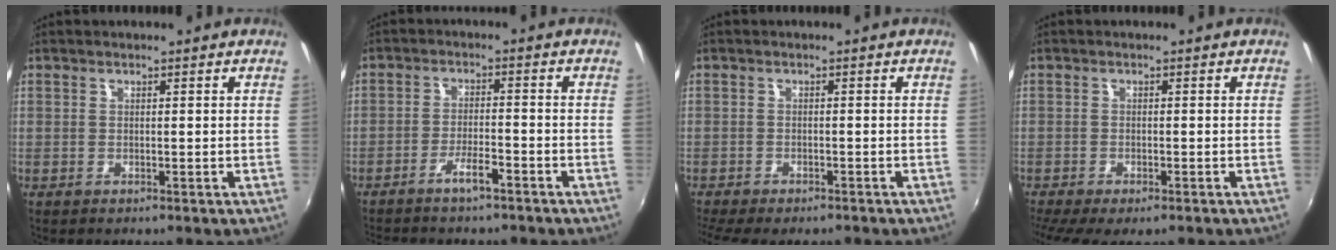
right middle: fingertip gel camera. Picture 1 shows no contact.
{"total": 4.4, "force": [-3.7, 0.6, 2.4], "torque": [-0.063, 0.005, -0.066]}
{"total": 7.4, "force": [-6.3, 1.7, 3.5], "torque": [-0.084, -0.031, -0.101]}
{"total": 6.0, "force": [-4.6, 1.4, 3.5], "torque": [-0.084, -0.033, -0.075]}